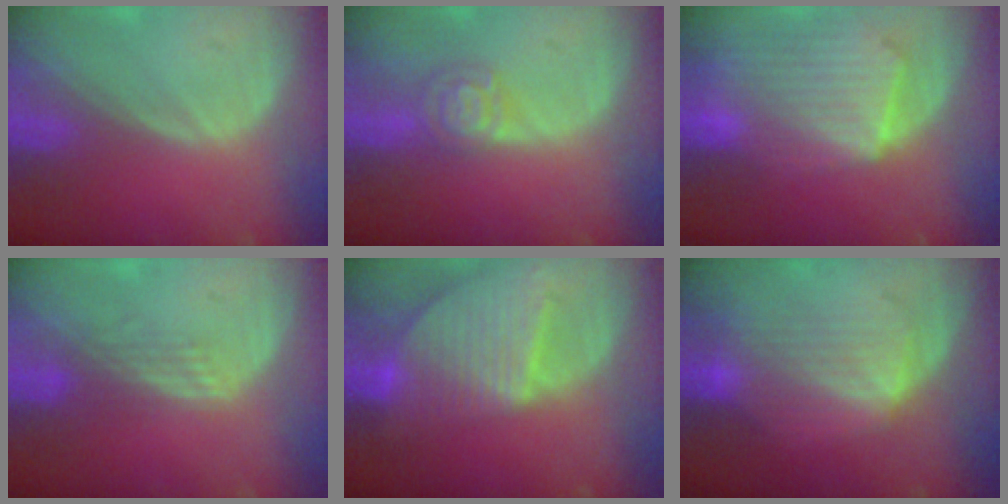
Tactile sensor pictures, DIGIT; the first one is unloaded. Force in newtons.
{"total": 5.1, "press": 4.4, "slide": 2.5}
{"total": 10.9, "press": 9.5, "slide": 5.3}
{"total": 3.1, "press": 2.6, "slide": 1.7}
{"total": 9.5, "press": 8.2, "slide": 4.8}
{"total": 7.5, "press": 7.3, "slide": 1.7}